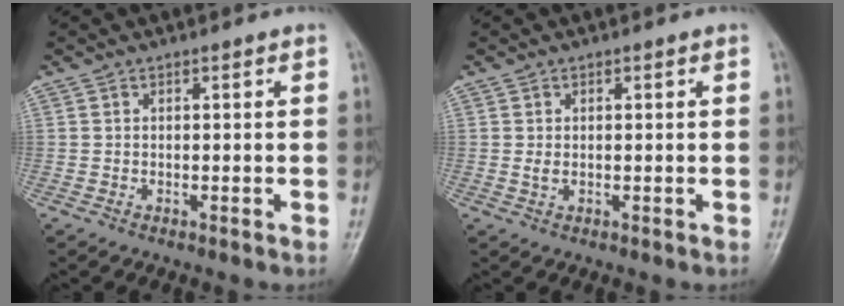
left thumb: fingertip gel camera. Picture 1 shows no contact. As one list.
[{"total": 1.4, "force": [0.1, 0.8, 1.1], "torque": [-0.026, 0.004, 0.004]}]